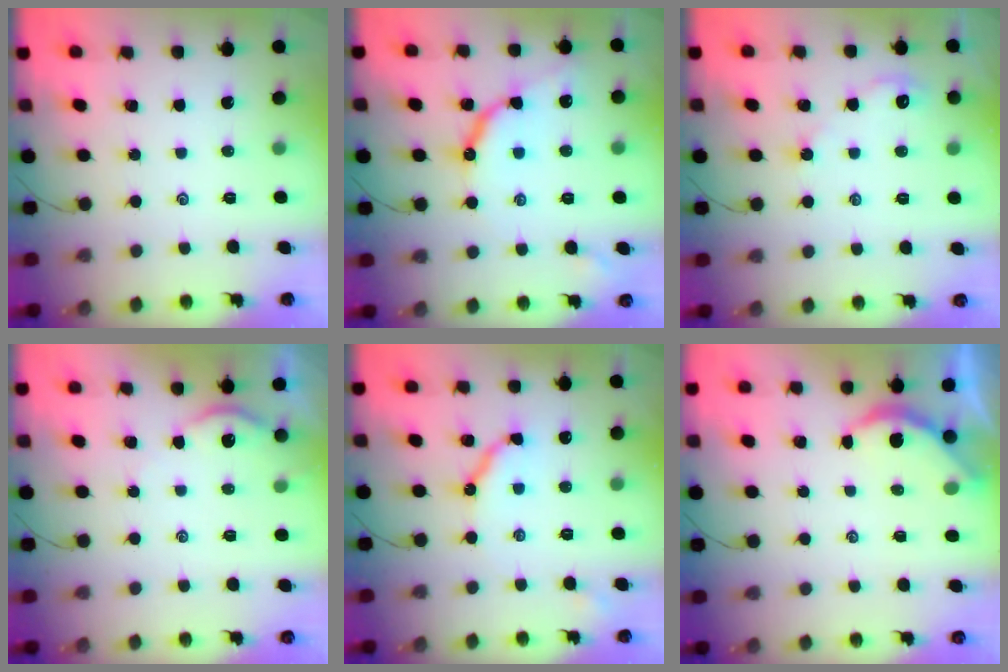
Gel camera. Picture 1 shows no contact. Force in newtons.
{"total": 9.3, "press": 9.3, "slide": 0.8}
{"total": 2.5, "press": 2.5, "slide": 0.4}
{"total": 2.9, "press": 2.9, "slide": 0.3}
{"total": 10.6, "press": 10.5, "slide": 1.1}
{"total": 3.6, "press": 3.6, "slide": 0.4}